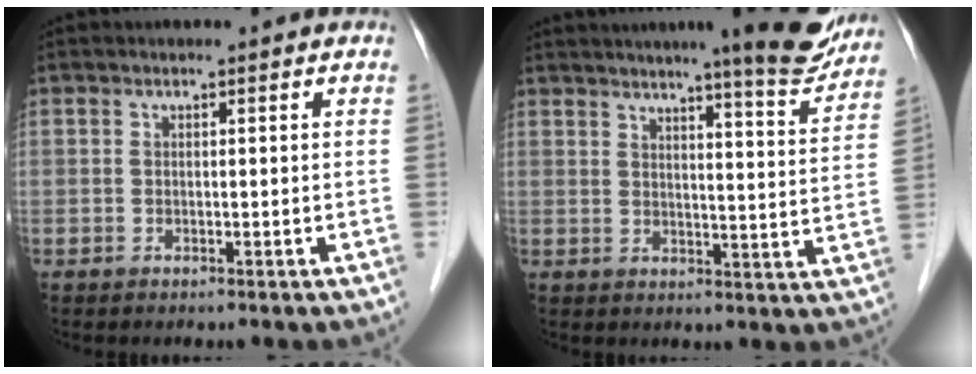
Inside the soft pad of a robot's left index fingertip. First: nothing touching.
{"total": 12.2, "force": [10.4, 0.6, 6.3], "torque": [-0.072, -0.015, 0.122]}